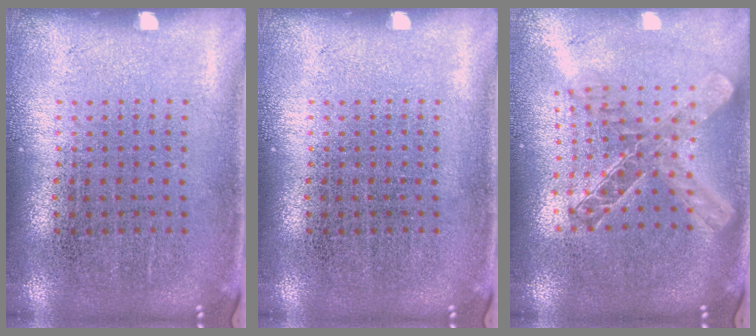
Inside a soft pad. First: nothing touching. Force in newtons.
{"total": 0.0}
{"total": 1.9, "press": 1.6, "slide": 1.0}